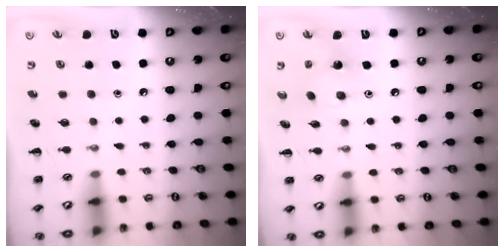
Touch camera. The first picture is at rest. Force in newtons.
{"total": 2.8, "press": 2.8, "slide": 0.5}